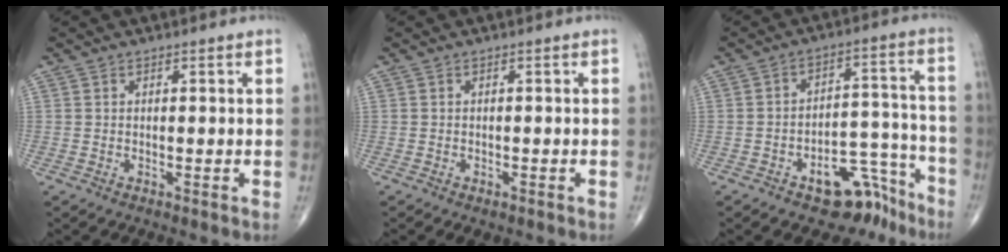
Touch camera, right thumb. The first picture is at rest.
{"total": 1.2, "force": [-0.6, 0.7, 0.7], "torque": [-0.010, 0.001, -0.005]}
{"total": 11.1, "force": [-7.4, 6.2, 5.5], "torque": [-0.024, 0.090, -0.103]}